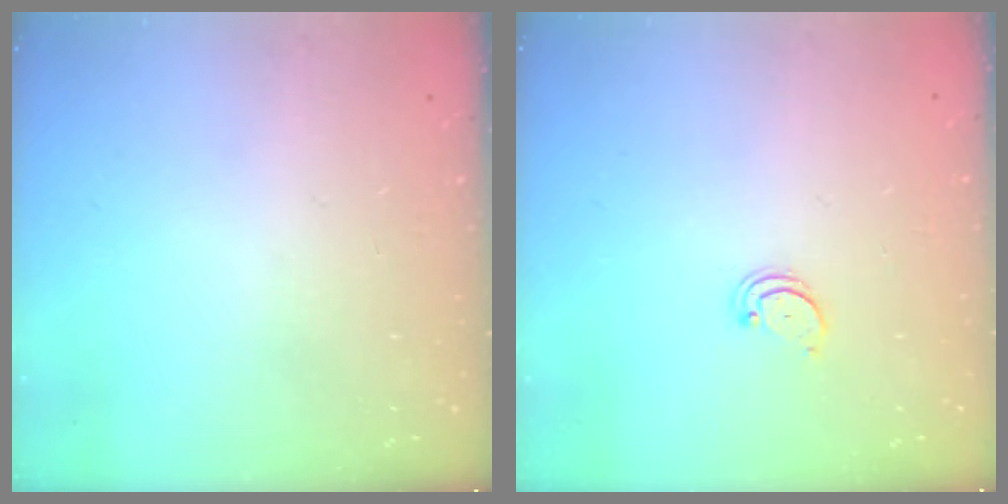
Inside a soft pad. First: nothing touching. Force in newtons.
{"total": 2.0, "press": 2.0, "slide": 0.2}